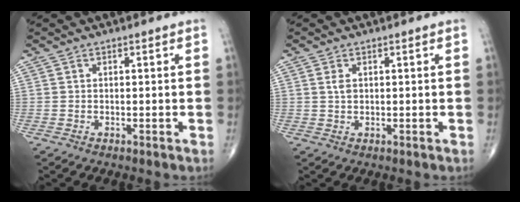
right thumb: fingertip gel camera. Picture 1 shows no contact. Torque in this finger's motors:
{"motor_torque": [-0.29, 0.12, 0.09, -0.25, 0.00]}